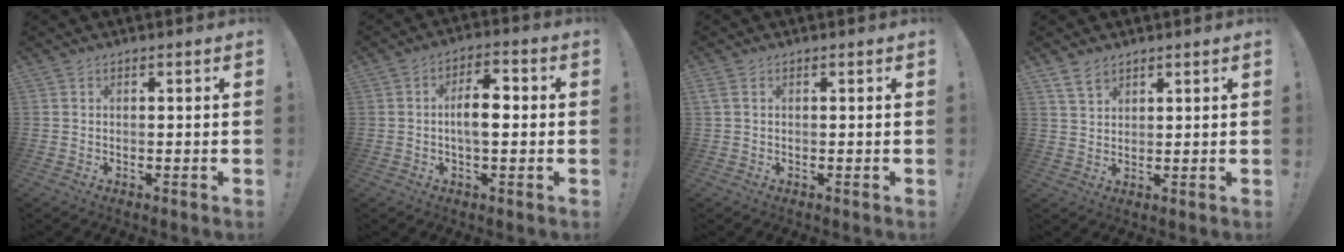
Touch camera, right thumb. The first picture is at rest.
{"total": 7.6, "force": [-0.4, 3.5, 6.7], "torque": [-0.106, 0.006, -0.014]}
{"total": 1.8, "force": [0.5, 1.1, 1.3], "torque": [-0.034, 0.007, 0.012]}
{"total": 4.8, "force": [3.5, 2.6, 2.0], "torque": [-0.039, -0.012, 0.068]}